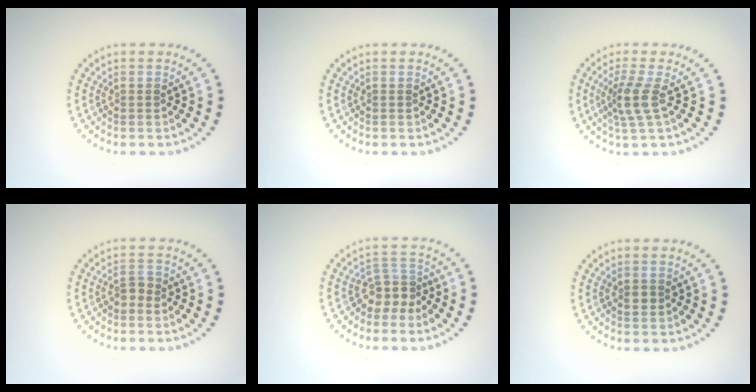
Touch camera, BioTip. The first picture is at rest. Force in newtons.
{"total": 0.0}
{"total": 2.6, "press": 1.9, "slide": 1.7}
{"total": 1.2, "press": 1.0, "slide": 0.6}
{"total": 2.8, "press": 2.1, "slide": 1.8}
{"total": 1.0, "press": 1.0, "slide": 0.1}